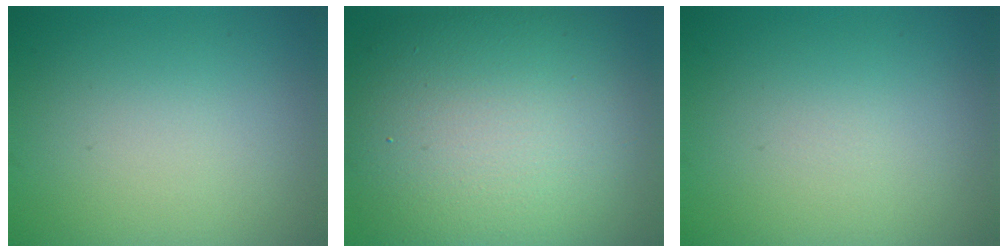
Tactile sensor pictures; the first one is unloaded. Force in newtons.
{"total": 14.7, "press": 14.7, "slide": 0.9}
{"total": 0.0}